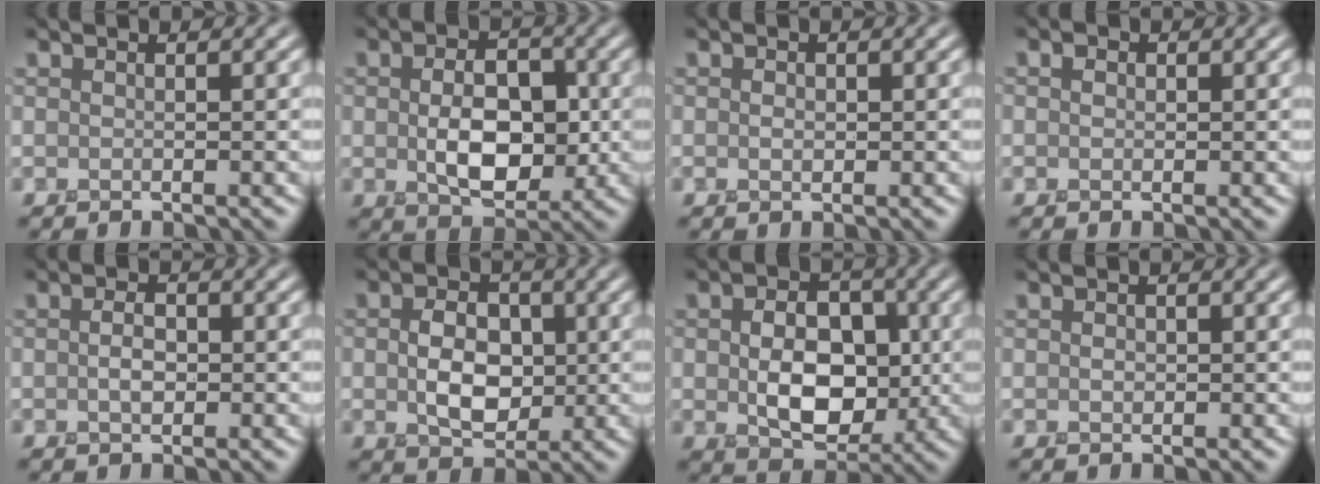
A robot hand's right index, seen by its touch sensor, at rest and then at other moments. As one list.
[{"total": 6.3, "force": [-0.6, 4.0, 4.8], "torque": [-0.084, -0.012, -0.012]}, {"total": 0.8, "force": [0.0, 0.7, 0.5], "torque": [-0.007, -0.005, -0.001]}, {"total": 0.7, "force": [-0.1, 0.7, 0.2], "torque": [-0.002, -0.002, -0.008]}, {"total": 1.7, "force": [-0.4, 1.1, 1.3], "torque": [-0.028, -0.002, -0.010]}, {"total": 4.7, "force": [-0.3, 3.3, 3.2], "torque": [-0.060, -0.010, -0.008]}, {"total": 6.9, "force": [-0.6, 4.7, 5.0], "torque": [-0.085, -0.014, -0.010]}, {"total": 0.7, "force": [0.0, 0.6, 0.3], "torque": [-0.005, -0.004, -0.001]}]